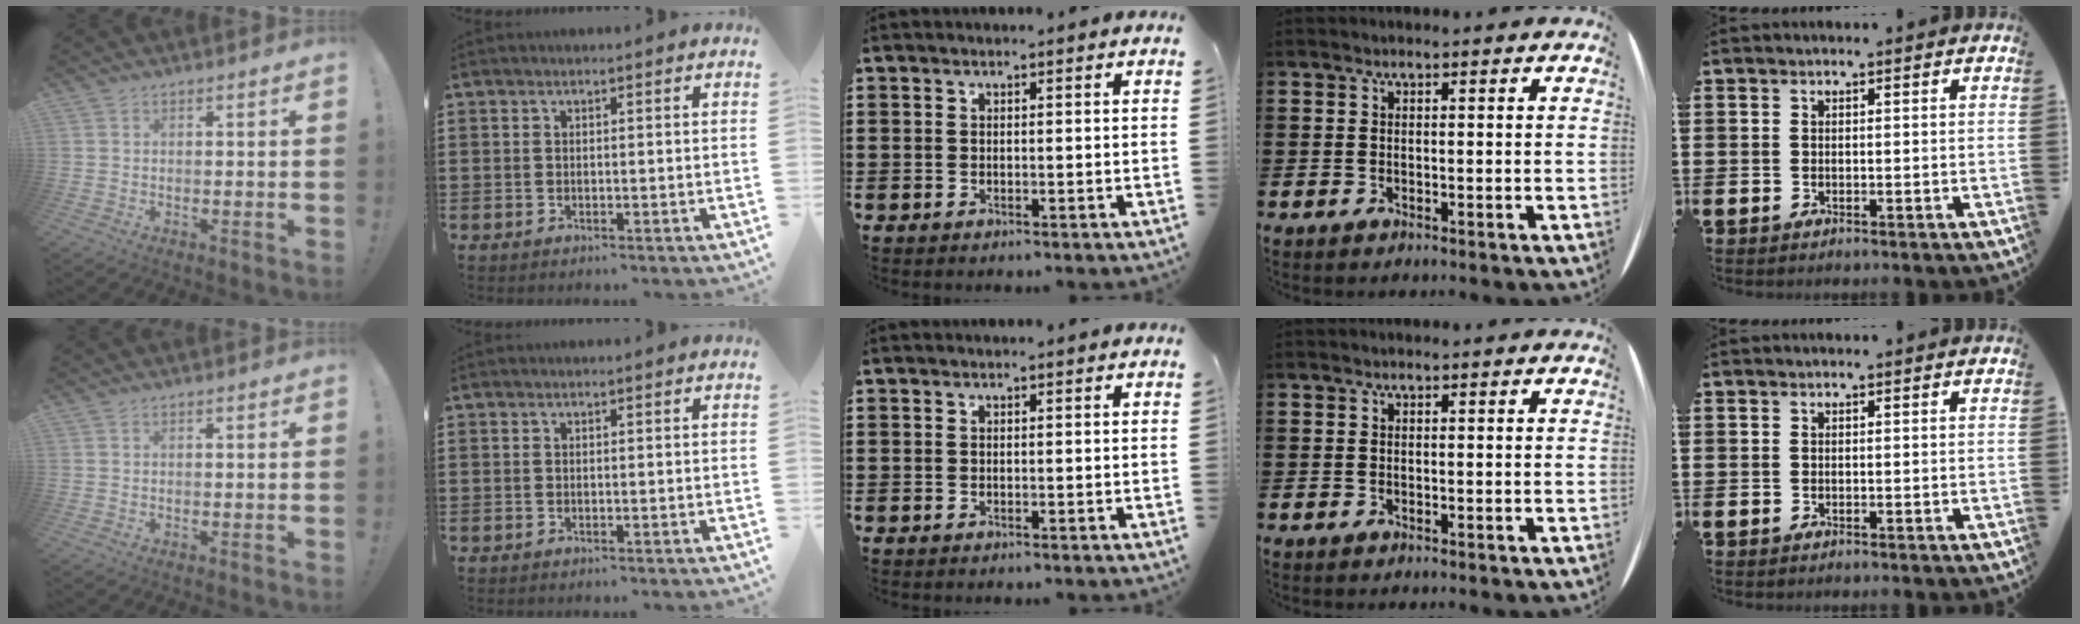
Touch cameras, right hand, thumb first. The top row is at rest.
{}